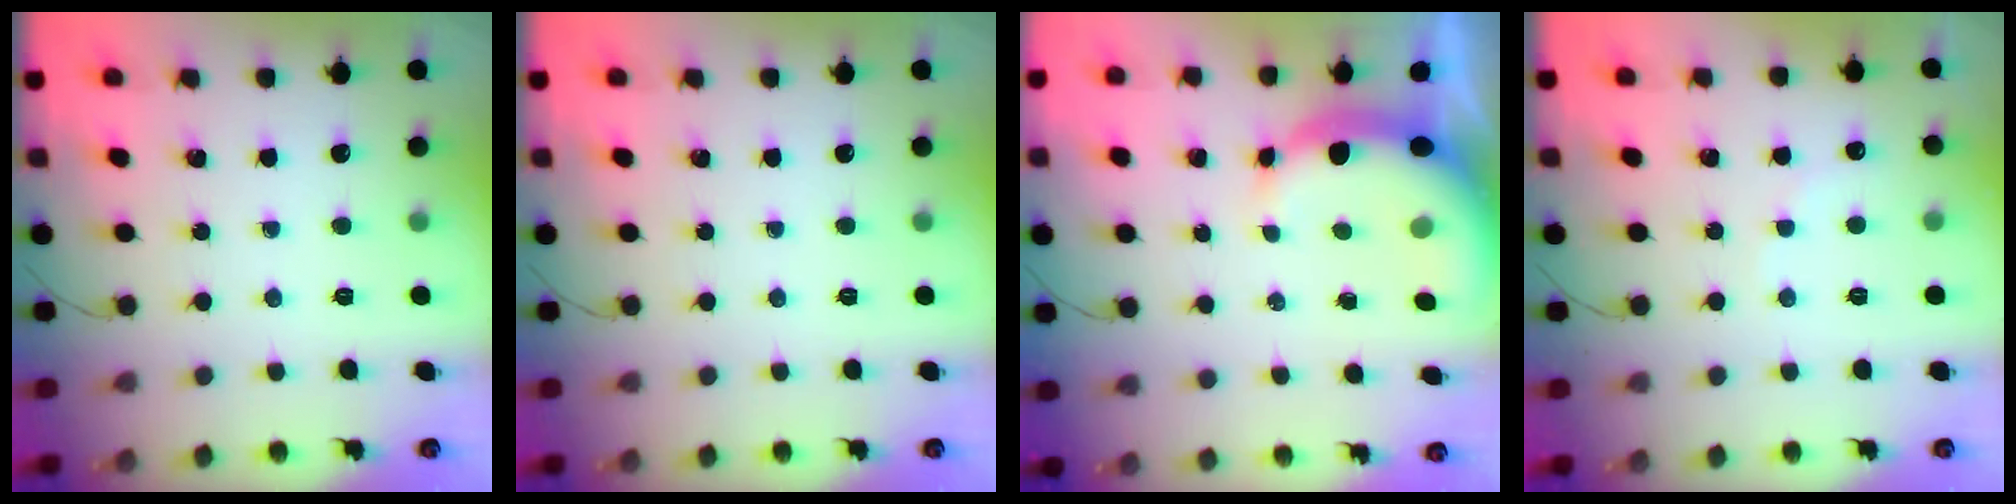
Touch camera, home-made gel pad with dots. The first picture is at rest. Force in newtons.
{"total": 0.0}
{"total": 8.0, "press": 7.8, "slide": 1.6}
{"total": 4.9, "press": 4.9, "slide": 0.8}